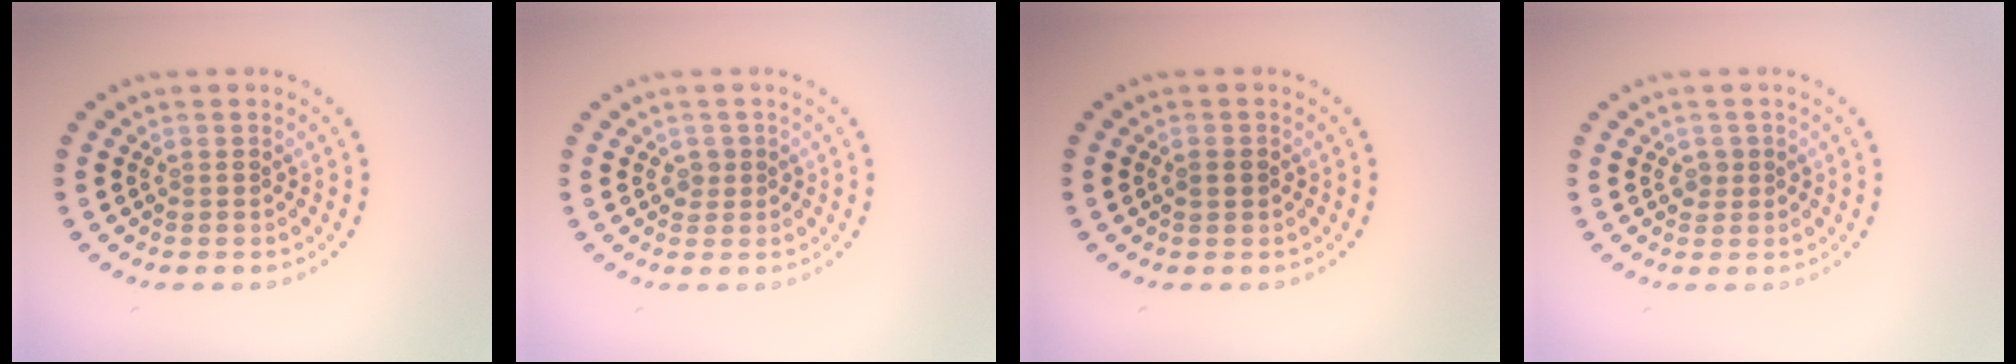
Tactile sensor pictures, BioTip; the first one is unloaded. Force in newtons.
{"total": 0.9, "press": 0.7, "slide": 0.4}
{"total": 1.1, "press": 1.1, "slide": 0.1}
{"total": 0.9, "press": 0.7, "slide": 0.4}